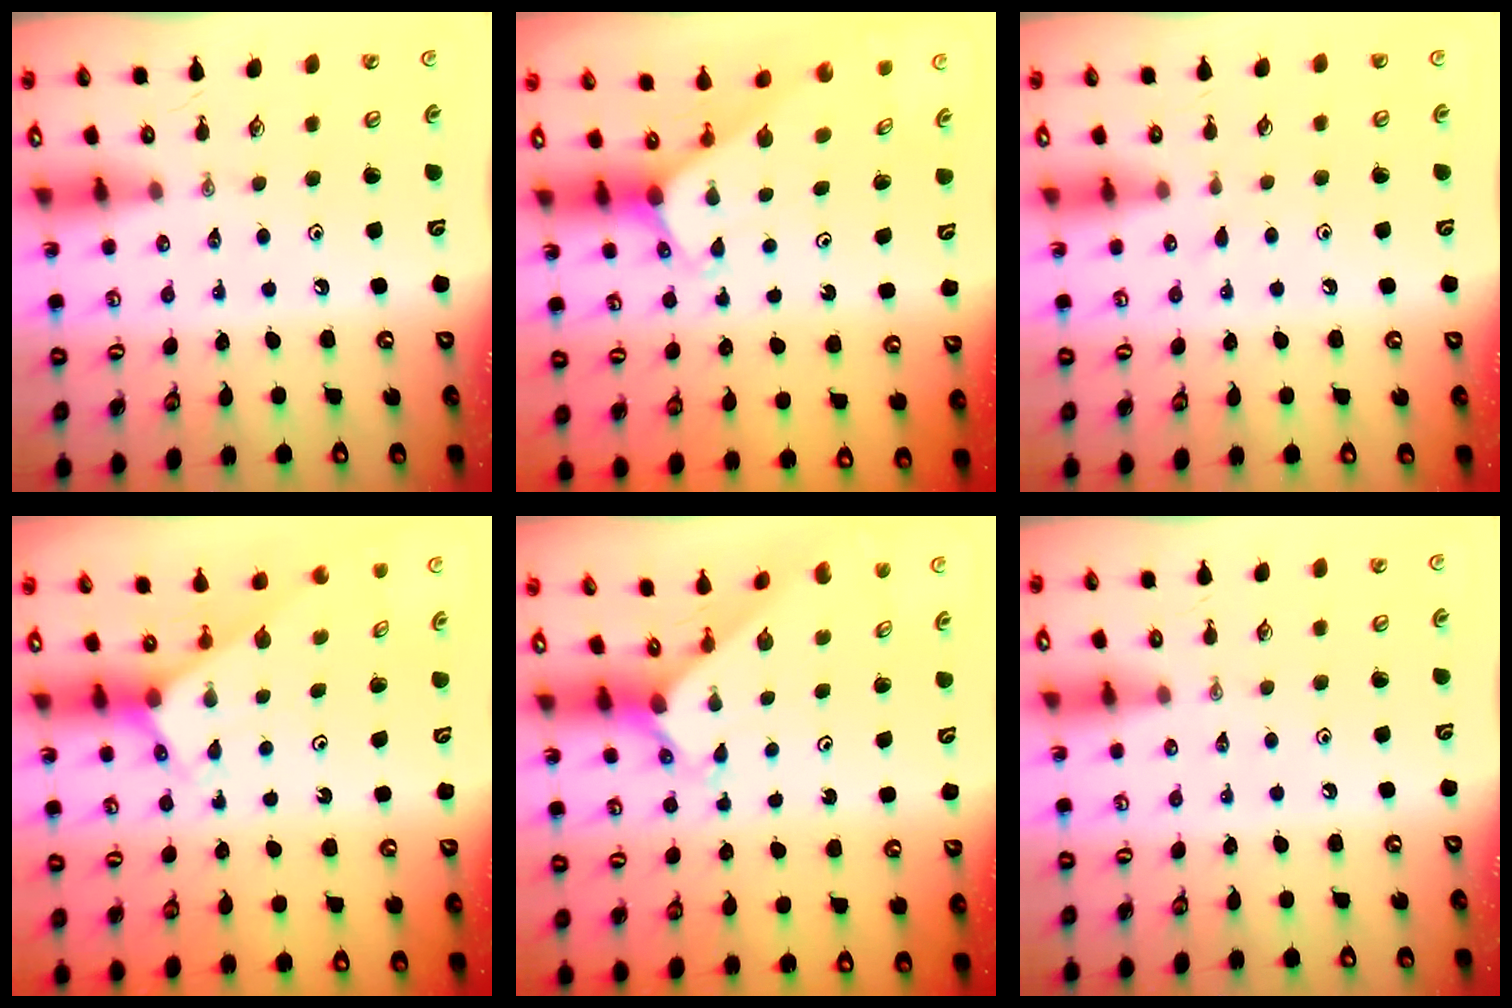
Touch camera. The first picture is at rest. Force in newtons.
{"total": 2.0, "press": 2.0, "slide": 0.0}
{"total": 4.9, "press": 4.9, "slide": 0.4}
{"total": 2.6, "press": 2.6, "slide": 0.1}
{"total": 2.4, "press": 2.4, "slide": 0.3}
{"total": 0.0}